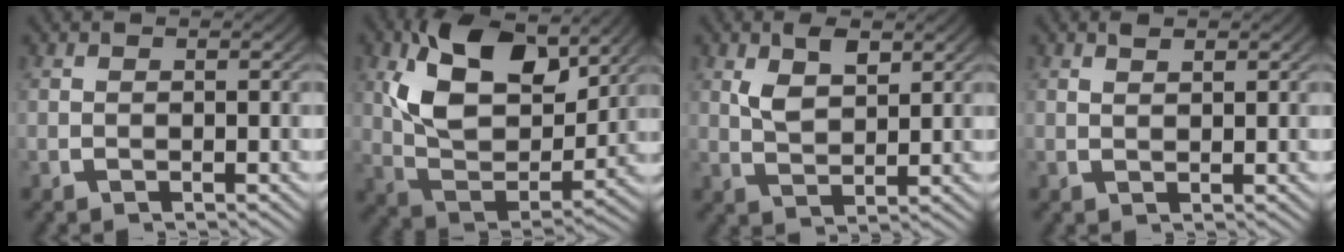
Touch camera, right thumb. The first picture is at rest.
{"total": 13.3, "force": [3.2, 8.3, 9.8], "torque": [-0.210, -0.029, 0.063]}
{"total": 3.5, "force": [2.0, 1.5, 2.5], "torque": [-0.044, -0.002, 0.047]}
{"total": 1.0, "force": [0.9, 0.2, 0.4], "torque": [0.000, 0.000, 0.021]}